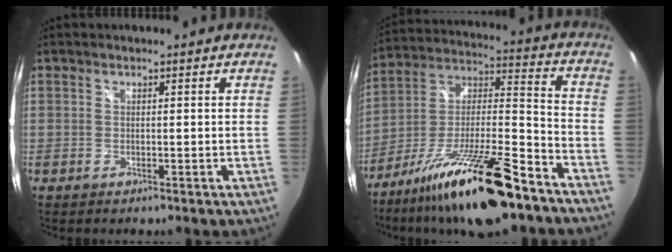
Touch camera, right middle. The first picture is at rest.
{"total": 22.6, "force": [-15.3, 4.7, 16.0], "torque": [-0.274, -0.016, -0.254]}